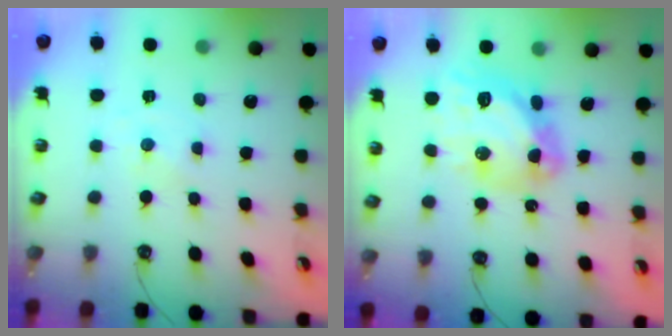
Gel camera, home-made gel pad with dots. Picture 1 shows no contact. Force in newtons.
{"total": 17.0, "press": 16.9, "slide": 1.7}